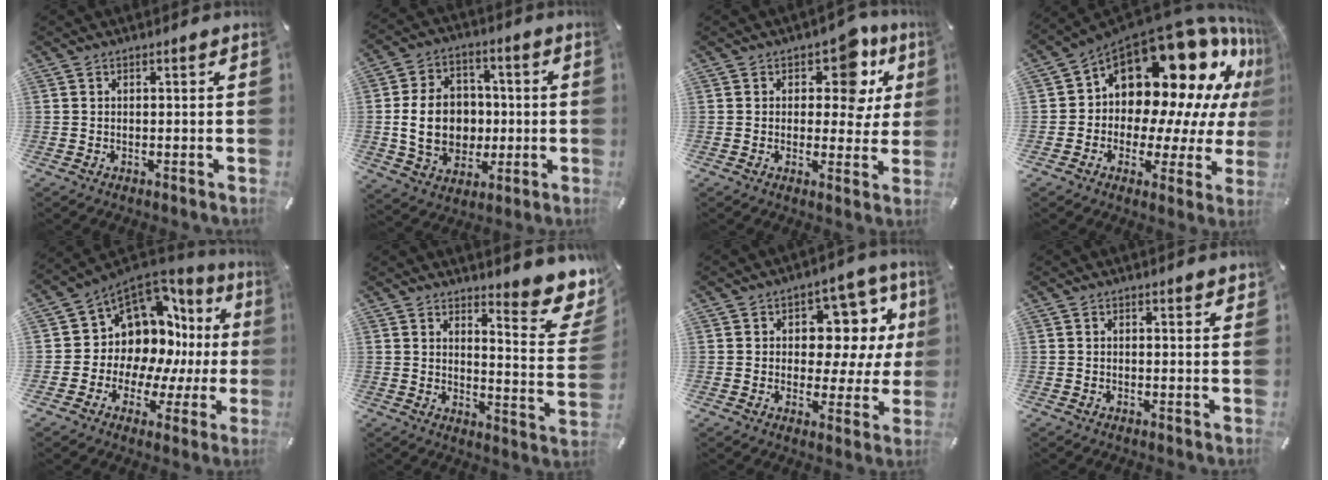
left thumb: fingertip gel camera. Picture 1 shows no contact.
{"total": 14.6, "force": [-0.9, 11.7, 8.6], "torque": [-0.177, 0.014, -0.011]}
{"total": 11.4, "force": [4.7, 6.9, 7.7], "torque": [-0.083, -0.024, 0.075]}
{"total": 19.9, "force": [10.4, 12.1, 11.8], "torque": [-0.177, -0.103, 0.183]}
{"total": 11.2, "force": [4.9, 9.5, 3.4], "torque": [-0.049, -0.085, 0.098]}
{"total": 11.0, "force": [8.7, 3.4, 5.8], "torque": [-0.057, -0.085, 0.150]}
{"total": 11.5, "force": [4.1, 8.1, 7.1], "torque": [-0.075, -0.037, 0.068]}
{"total": 0.9, "force": [0.7, 0.2, 0.6], "torque": [-0.003, -0.004, 0.011]}